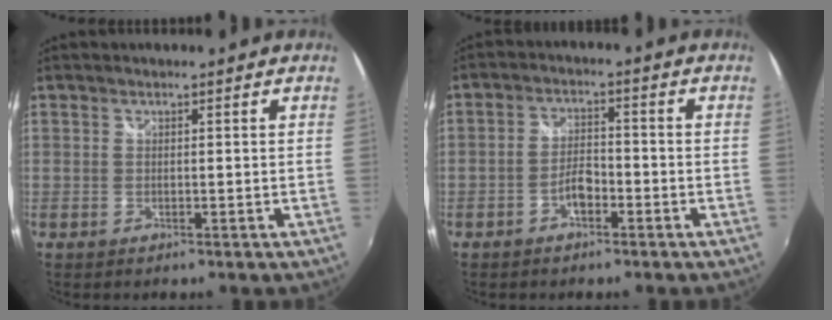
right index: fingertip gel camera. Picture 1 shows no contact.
{"total": 3.9, "force": [-2.3, 1.7, 2.7], "torque": [-0.058, 0.009, -0.040]}